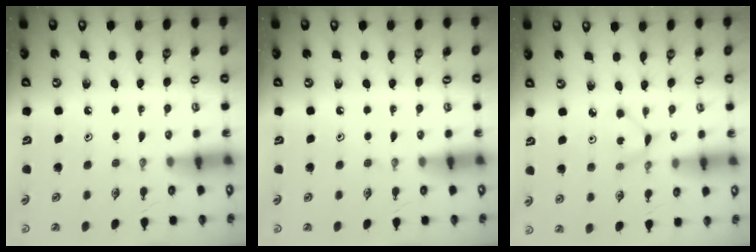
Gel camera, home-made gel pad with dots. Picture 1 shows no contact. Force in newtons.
{"total": 0.0}
{"total": 1.8, "press": 1.8, "slide": 0.3}